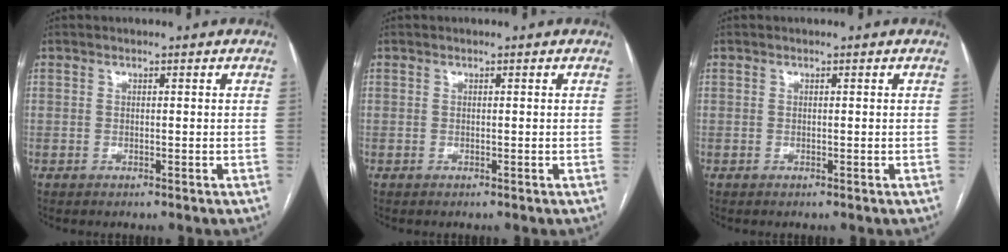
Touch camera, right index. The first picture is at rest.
{"total": 0.0}
{"total": 0.0}